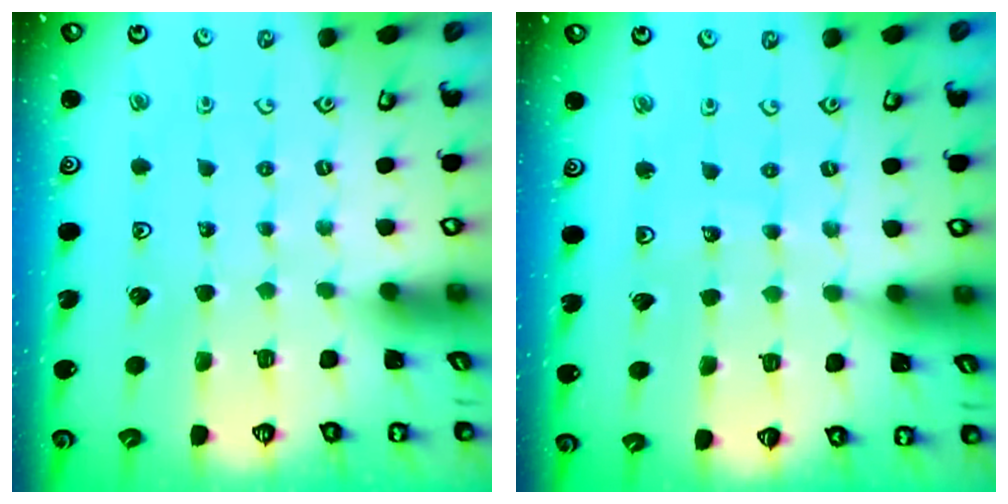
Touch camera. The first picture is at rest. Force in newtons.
{"total": 3.7, "press": 3.7, "slide": 0.4}